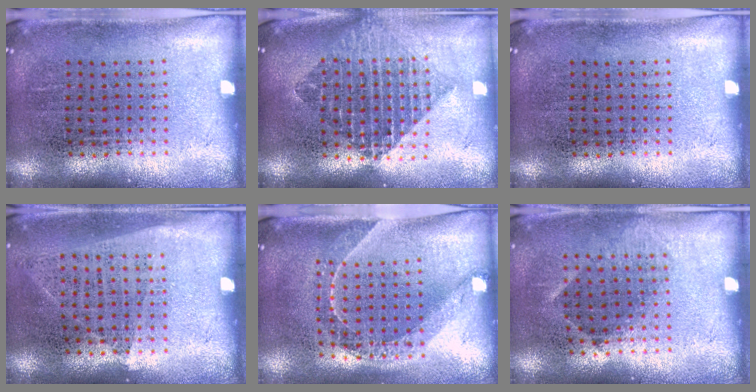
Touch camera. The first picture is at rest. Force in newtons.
{"total": 2.1, "press": 1.7, "slide": 1.3}
{"total": 0.0}
{"total": 1.0, "press": 0.8, "slide": 0.5}
{"total": 1.6, "press": 1.3, "slide": 0.9}
{"total": 0.9, "press": 0.7, "slide": 0.6}